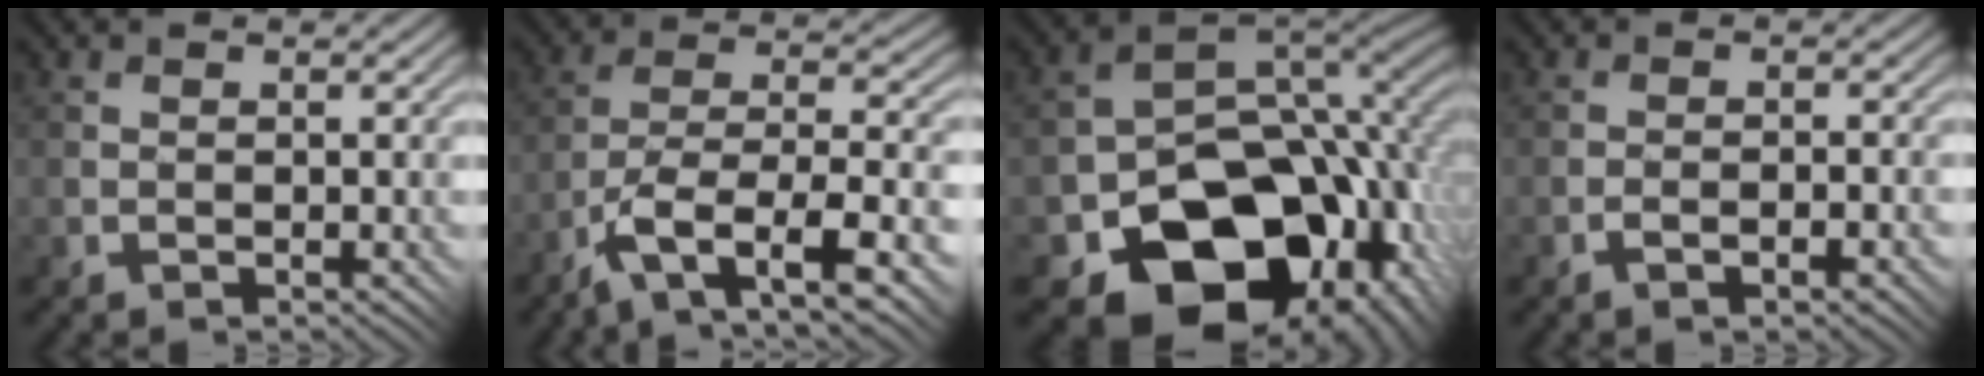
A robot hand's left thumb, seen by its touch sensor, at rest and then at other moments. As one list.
[{"total": 11.4, "force": [-7.0, 2.8, 8.6], "torque": [-0.153, 0.003, -0.133]}, {"total": 17.2, "force": [-6.9, 12.5, 9.7], "torque": [-0.160, -0.056, -0.093]}, {"total": 3.2, "force": [-1.9, 1.0, 2.4], "torque": [-0.029, 0.013, -0.027]}]